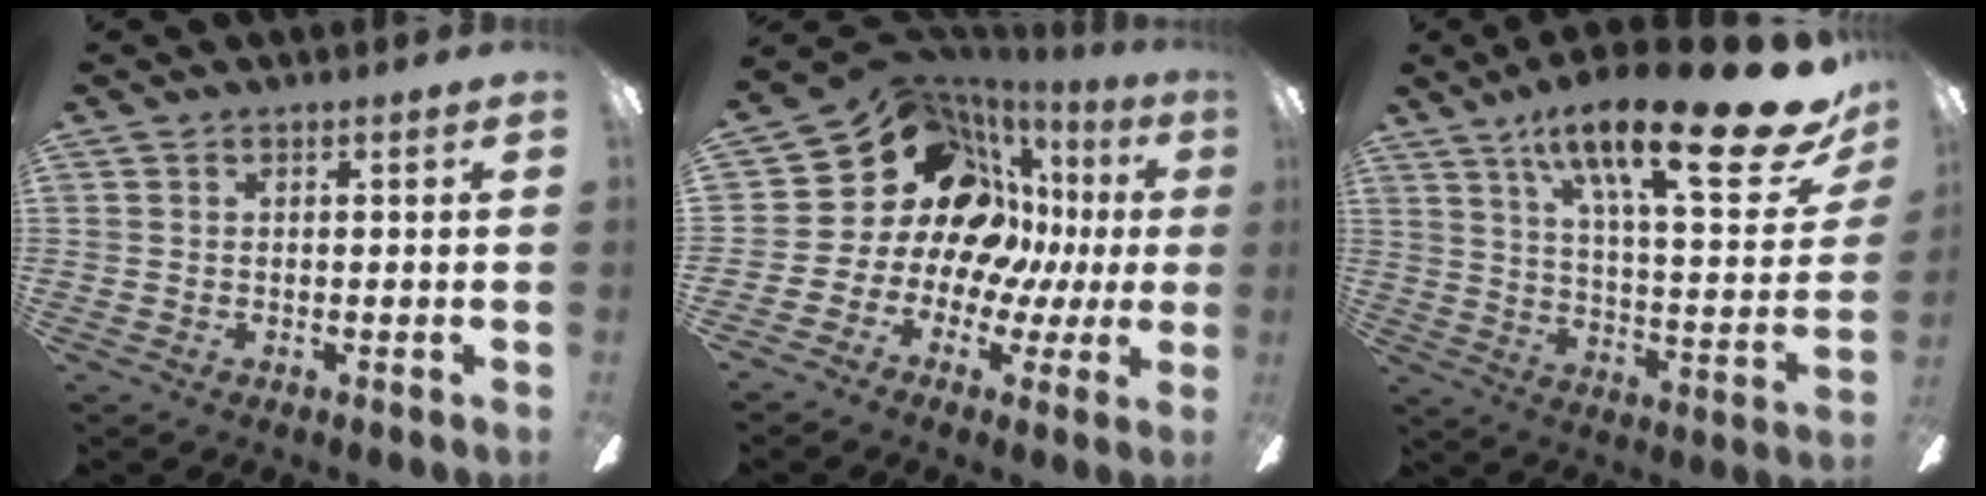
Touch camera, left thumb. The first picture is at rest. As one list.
[{"total": 21.0, "force": [8.4, 15.9, 10.9], "torque": [-0.212, -0.072, 0.176]}, {"total": 26.2, "force": [16.6, 6.4, 19.3], "torque": [-0.290, -0.097, 0.260]}]